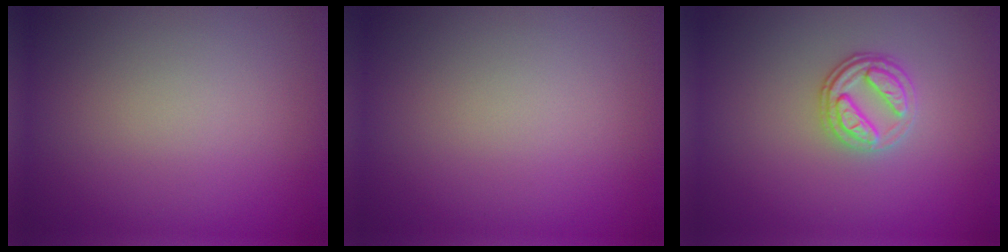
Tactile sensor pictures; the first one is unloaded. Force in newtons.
{"total": 0.0}
{"total": 2.7, "press": 2.4, "slide": 1.1}